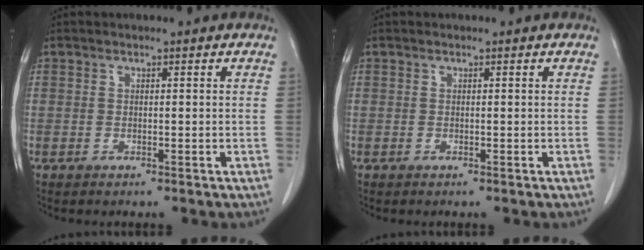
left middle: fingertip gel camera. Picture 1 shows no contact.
{"total": 0.0}